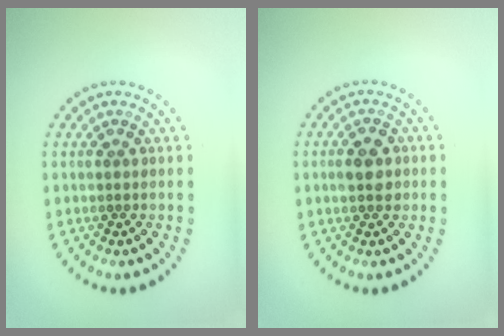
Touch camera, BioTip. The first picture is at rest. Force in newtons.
{"total": 2.6, "press": 2.6, "slide": 0.1}